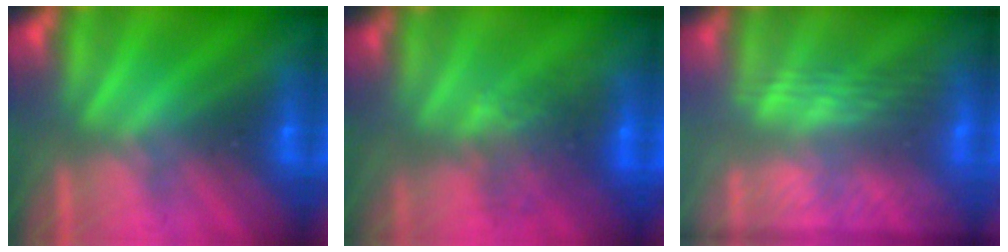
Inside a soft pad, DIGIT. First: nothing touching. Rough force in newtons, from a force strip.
{"total": 7.1}
{"total": 2.8}